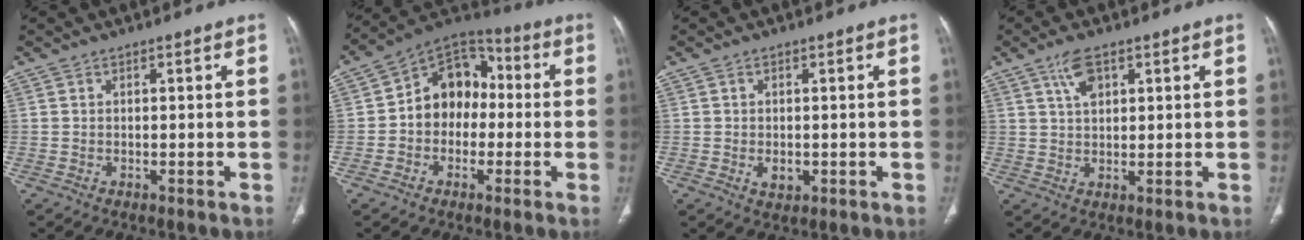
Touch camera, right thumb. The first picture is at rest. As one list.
[{"total": 12.5, "force": [-0.7, 9.8, 7.8], "torque": [-0.078, 0.044, -0.028]}, {"total": 2.9, "force": [-0.5, 2.0, 2.0], "torque": [-0.025, -0.001, -0.003]}, {"total": 5.0, "force": [2.6, 2.3, 3.6], "torque": [-0.064, -0.008, 0.052]}]